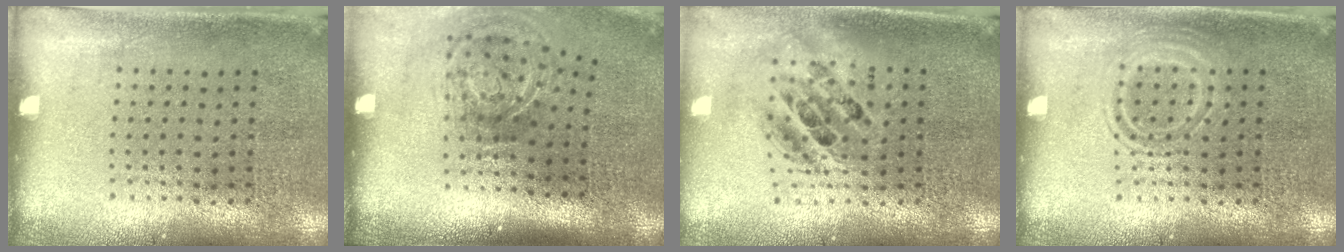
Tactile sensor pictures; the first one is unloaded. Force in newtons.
{"total": 2.0, "press": 1.2, "slide": 1.6}
{"total": 1.8, "press": 1.5, "slide": 1.1}
{"total": 1.9, "press": 1.9, "slide": 0.3}